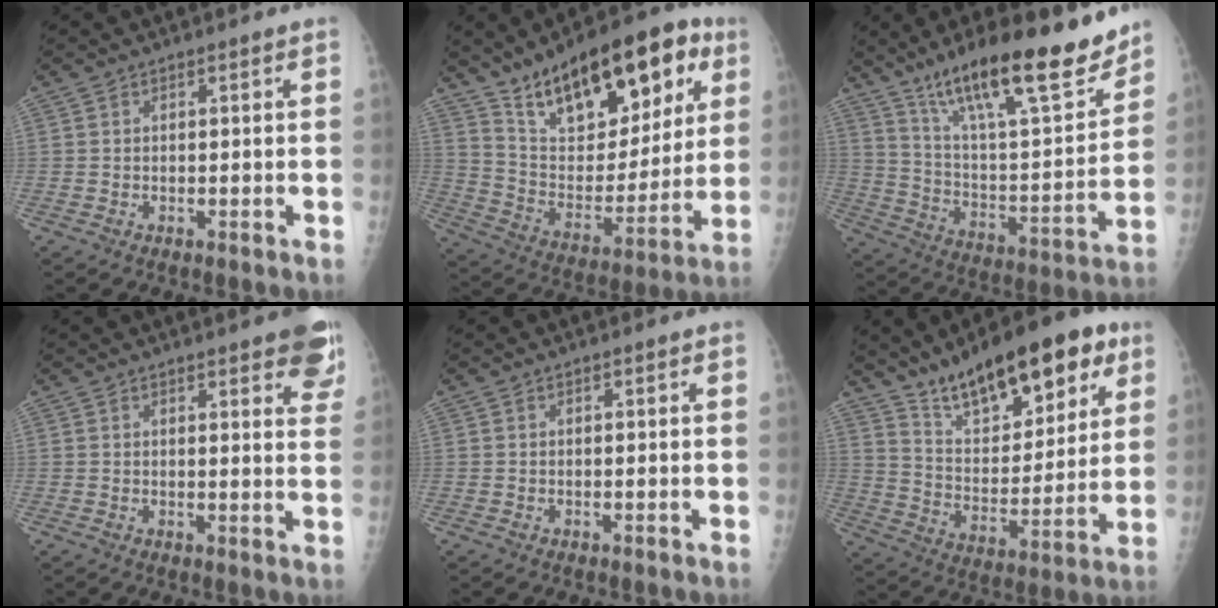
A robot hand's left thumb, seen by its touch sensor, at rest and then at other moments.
{"total": 26.1, "force": [14.4, 11.8, 18.3], "torque": [-0.236, -0.026, 0.241]}
{"total": 24.7, "force": [17.5, 5.7, 16.4], "torque": [-0.237, -0.074, 0.294]}
{"total": 10.3, "force": [6.7, 3.0, 7.2], "torque": [-0.057, -0.025, 0.069]}
{"total": 0.0}
{"total": 22.5, "force": [14.0, 9.0, 15.1], "torque": [-0.191, -0.049, 0.232]}